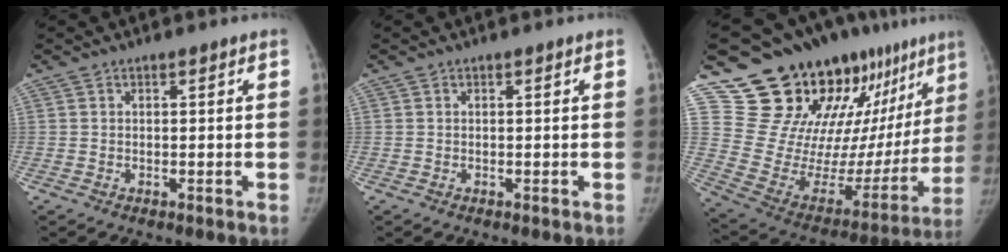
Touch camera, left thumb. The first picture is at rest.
{"total": 0.0}
{"total": 27.4, "force": [20.0, 12.4, 14.1], "torque": [-0.159, -0.100, 0.306]}